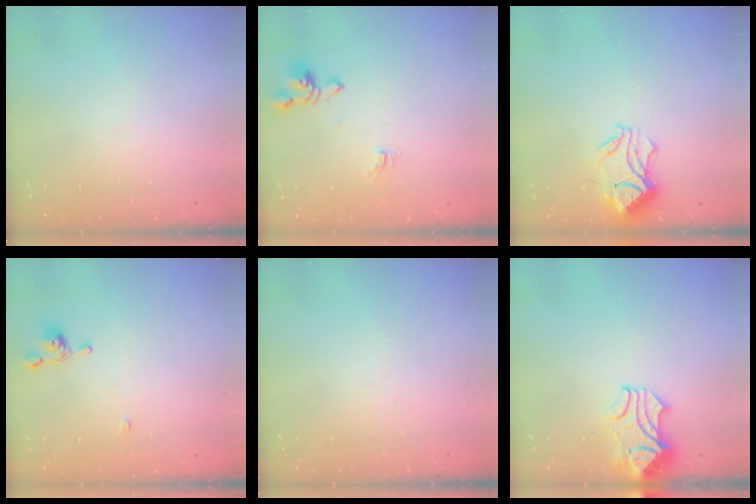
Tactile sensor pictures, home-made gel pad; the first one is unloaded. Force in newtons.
{"total": 2.4, "press": 2.3, "slide": 0.5}
{"total": 11.9, "press": 11.8, "slide": 0.9}
{"total": 2.2, "press": 2.2, "slide": 0.3}
{"total": 0.0}
{"total": 2.4, "press": 2.2, "slide": 1.0}